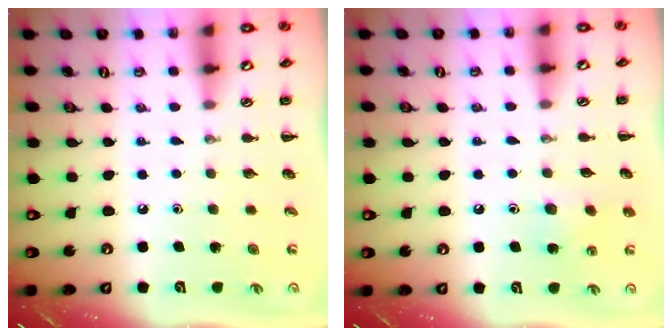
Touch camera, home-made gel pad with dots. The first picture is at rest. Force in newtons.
{"total": 6.5, "press": 6.3, "slide": 1.7}